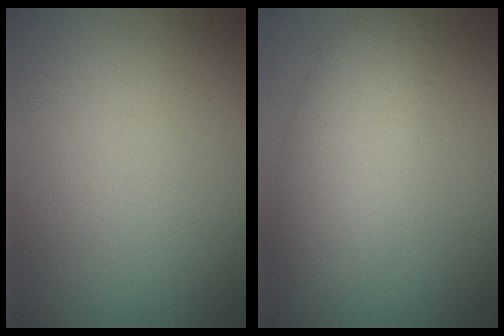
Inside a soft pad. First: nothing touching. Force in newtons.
{"total": 4.5, "press": 4.5, "slide": 0.1}